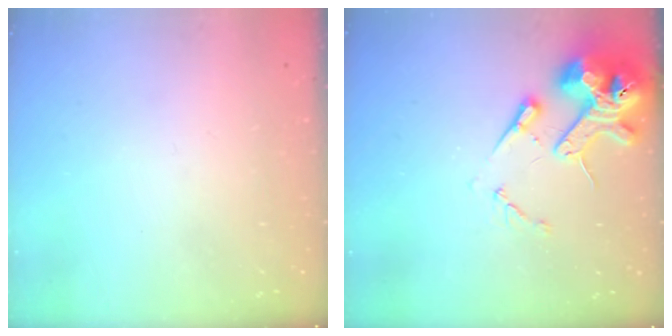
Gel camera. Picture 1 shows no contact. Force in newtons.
{"total": 14.8, "press": 14.6, "slide": 2.2}